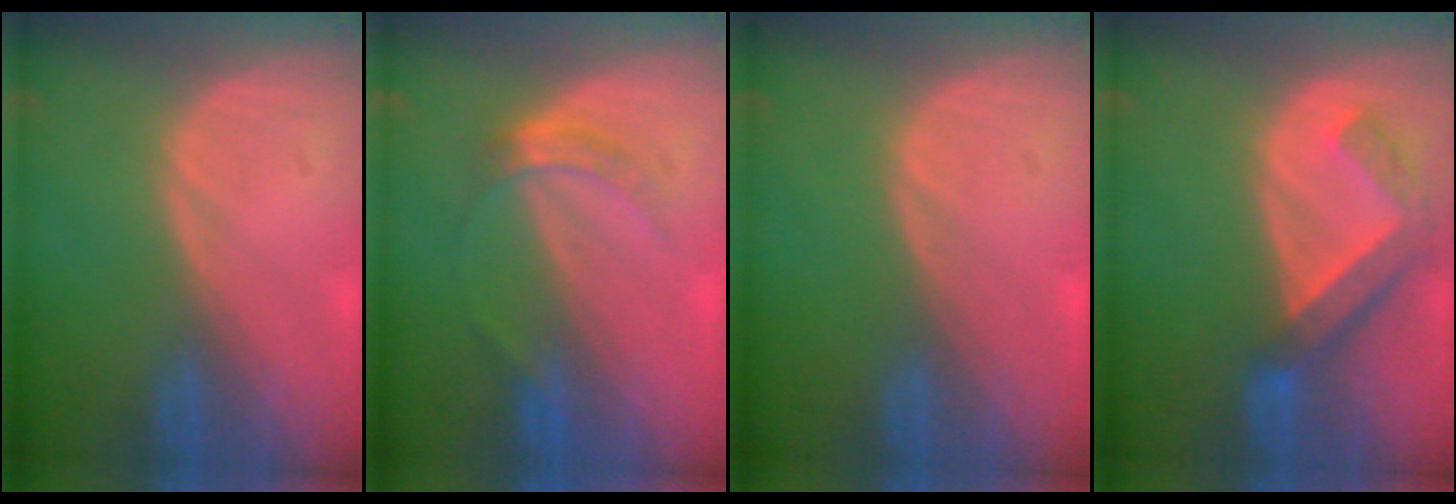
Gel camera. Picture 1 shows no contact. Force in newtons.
{"total": 3.5, "press": 3.2, "slide": 1.5}
{"total": 0.0}
{"total": 6.4, "press": 5.8, "slide": 2.7}